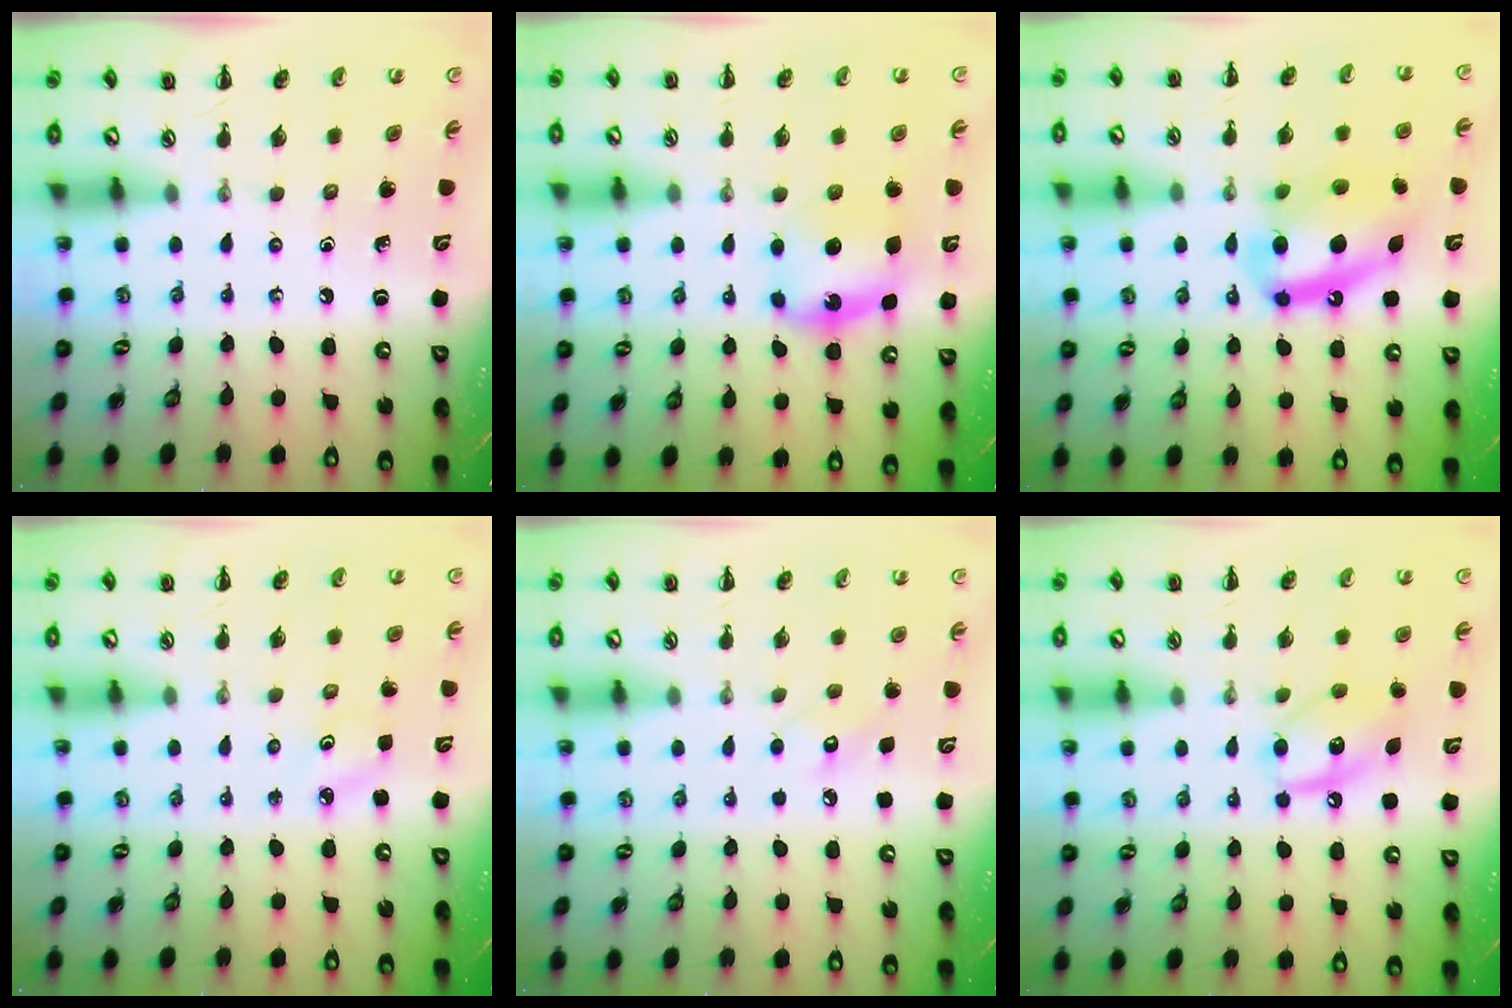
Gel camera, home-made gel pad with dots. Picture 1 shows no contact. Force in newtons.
{"total": 6.3, "press": 6.3, "slide": 0.6}
{"total": 15.3, "press": 14.8, "slide": 3.9}
{"total": 2.3, "press": 2.2, "slide": 0.6}
{"total": 5.7, "press": 5.6, "slide": 1.2}
{"total": 11.4, "press": 11.3, "slide": 1.6}